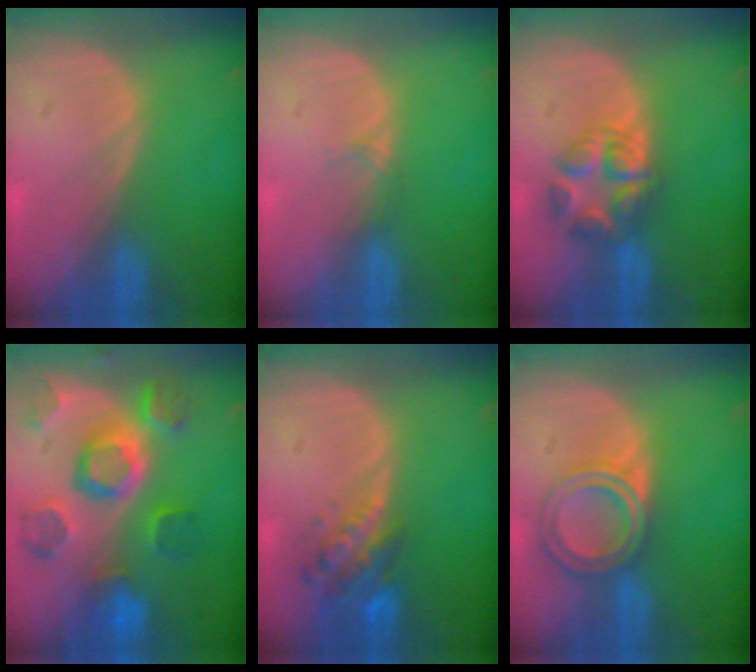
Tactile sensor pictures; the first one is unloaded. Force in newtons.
{"total": 0.9, "press": 0.8, "slide": 0.2}
{"total": 6.3, "press": 6.3, "slide": 0.1}
{"total": 11.3, "press": 10.0, "slide": 5.3}
{"total": 6.3, "press": 5.7, "slide": 2.5}
{"total": 6.9, "press": 6.1, "slide": 3.1}